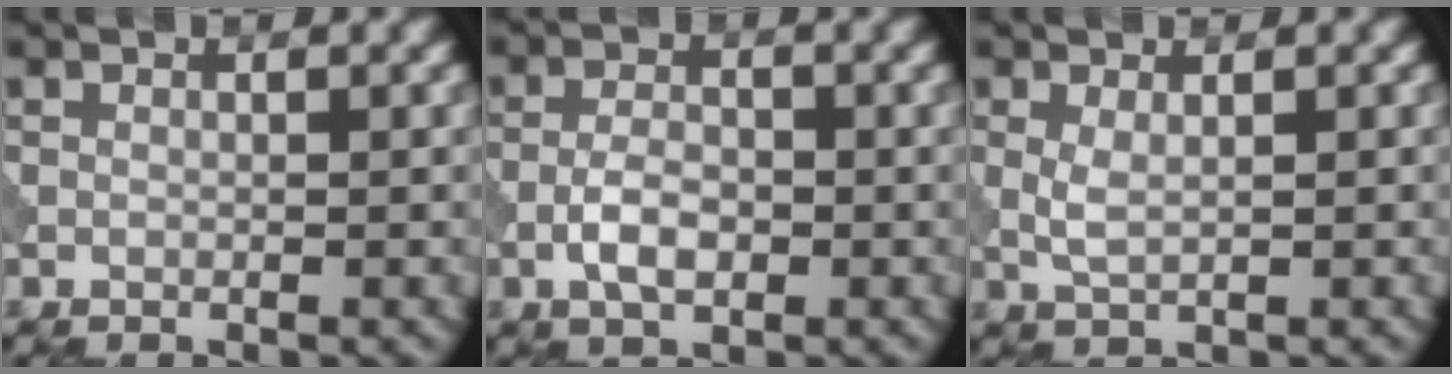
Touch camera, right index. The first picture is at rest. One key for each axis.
{"total": 3.3, "fx": -1.1, "fy": 1.6, "fz": 2.6, "tx": -0.050, "ty": 0.003, "tz": -0.026}
{"total": 1.7, "fx": 0.3, "fy": 0.6, "fz": 1.5, "tx": -0.040, "ty": 0.000, "tz": 0.008}